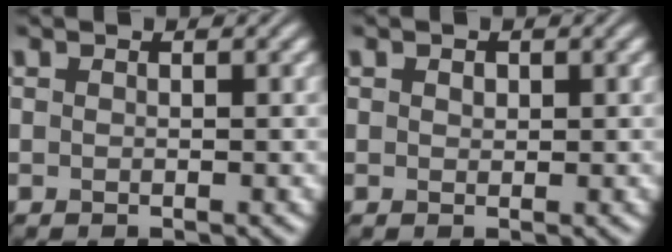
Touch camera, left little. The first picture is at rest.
{"total": 0.7, "force": [0.3, 0.5, 0.4], "torque": [-0.008, 0.000, 0.004]}